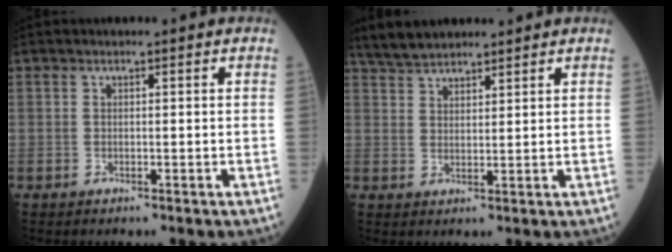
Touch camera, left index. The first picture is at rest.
{"total": 6.4, "force": [5.8, 1.4, 2.3], "torque": [-0.051, 0.026, 0.112]}